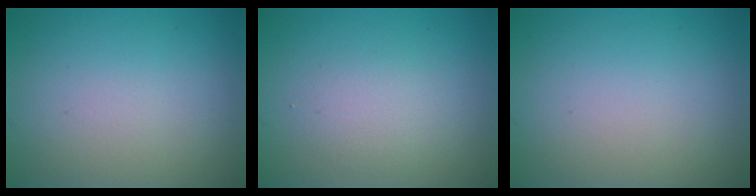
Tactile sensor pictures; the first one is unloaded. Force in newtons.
{"total": 1.9, "press": 1.9, "slide": 0.2}
{"total": 0.0}